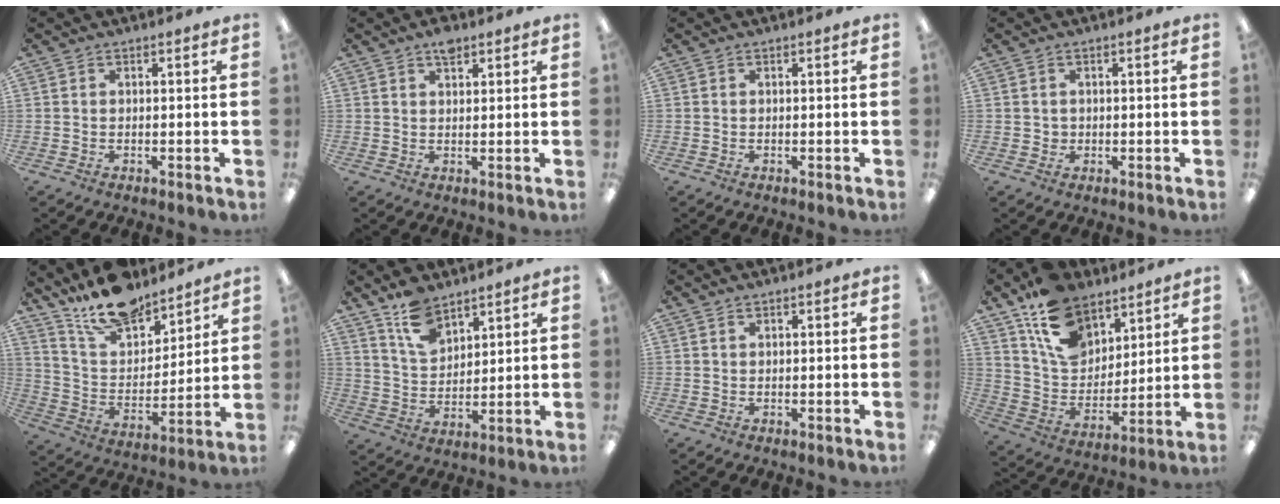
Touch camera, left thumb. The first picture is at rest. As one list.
[{"total": 3.3, "force": [2.4, 1.5, 1.7], "torque": [-0.014, -0.008, 0.038]}, {"total": 0.0}, {"total": 1.3, "force": [0.3, 1.2, 0.3], "torque": [-0.008, 0.005, 0.003]}, {"total": 16.4, "force": [13.9, 6.6, 5.7], "torque": [-0.117, -0.091, 0.255]}, {"total": 10.1, "force": [7.4, 5.5, 4.2], "torque": [-0.083, -0.034, 0.140]}, {"total": 0.7, "force": [0.5, 0.3, 0.3], "torque": [-0.008, 0.002, 0.010]}, {"total": 16.7, "force": [10.4, 10.8, 7.2], "torque": [-0.132, -0.055, 0.201]}]